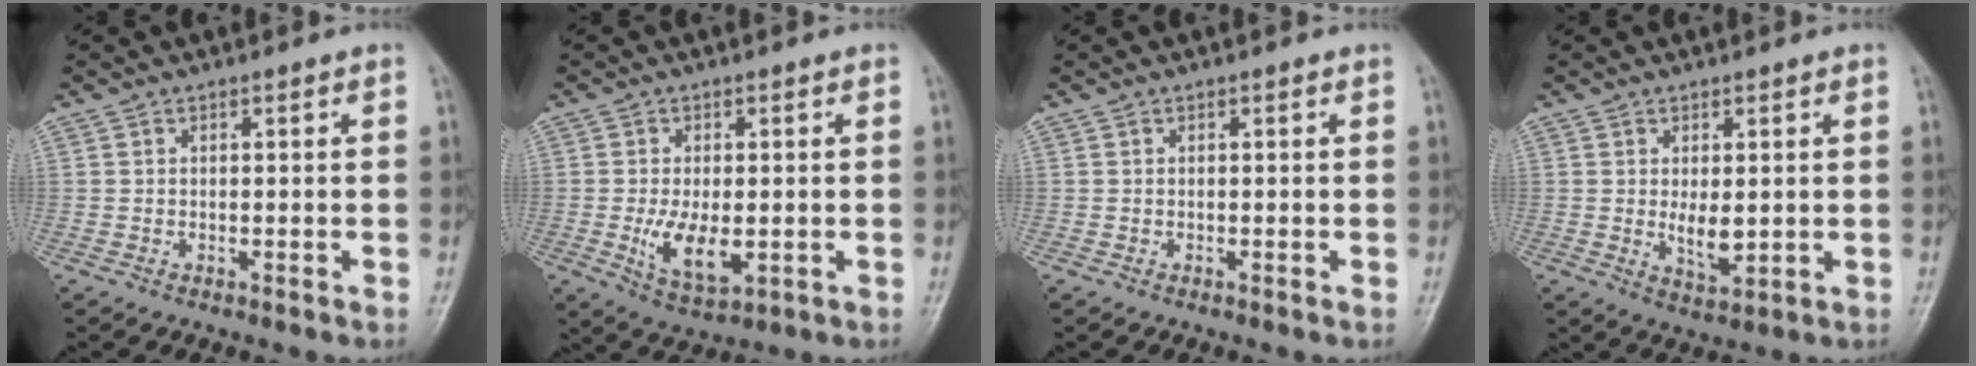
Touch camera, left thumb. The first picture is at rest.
{"total": 7.7, "force": [-1.2, 3.9, 6.6], "torque": [-0.115, -0.012, -0.012]}
{"total": 0.0}
{"total": 4.9, "force": [0.2, 2.3, 4.3], "torque": [-0.060, -0.014, 0.014]}